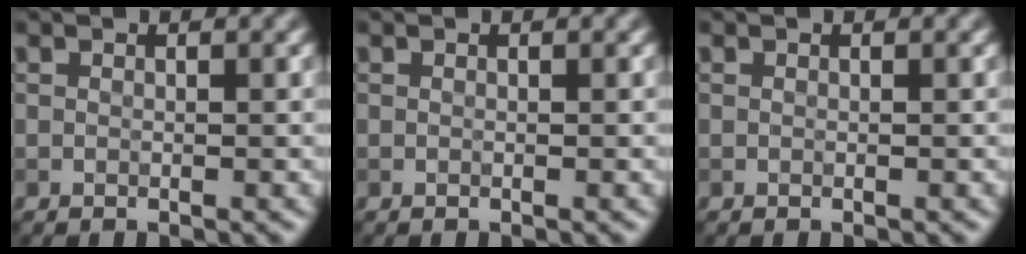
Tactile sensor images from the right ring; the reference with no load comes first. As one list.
[{"total": 0.0}, {"total": 0.0}]